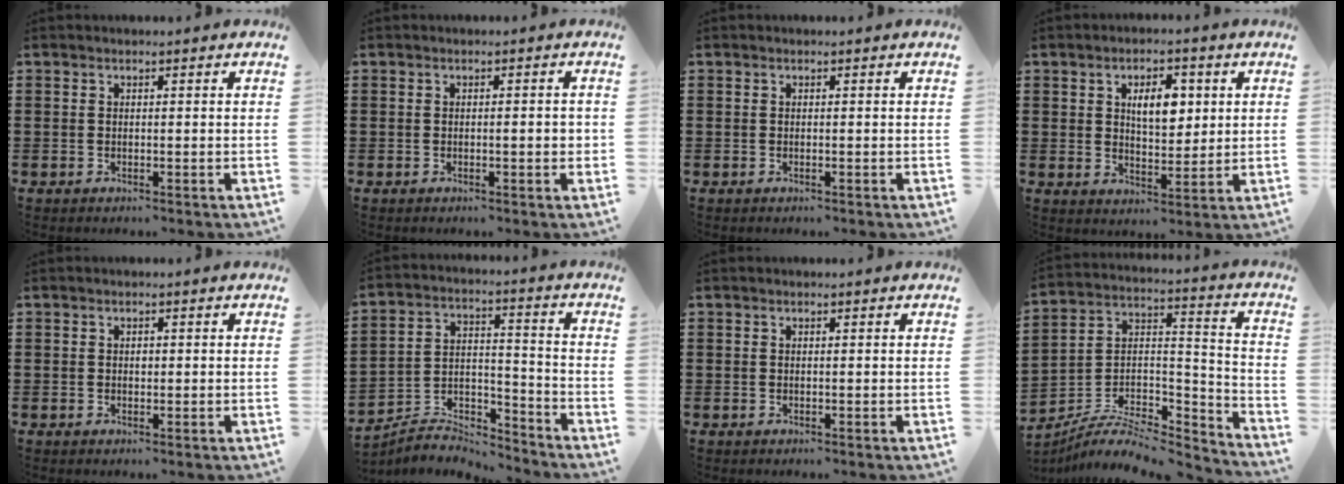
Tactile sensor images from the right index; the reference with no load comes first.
{"total": 1.7, "force": [-0.2, 0.3, 1.7], "torque": [-0.028, 0.000, -0.003]}
{"total": 0.0}
{"total": 6.0, "force": [1.8, 3.0, 4.8], "torque": [-0.080, 0.003, 0.023]}
{"total": 0.7, "force": [0.1, 0.5, 0.5], "torque": [-0.012, 0.000, 0.002]}
{"total": 6.3, "force": [-6.2, 0.9, 0.6], "torque": [-0.012, 0.009, -0.124]}
{"total": 0.0}
{"total": 7.4, "force": [-6.1, 2.9, 2.9], "torque": [-0.054, 0.005, -0.121]}